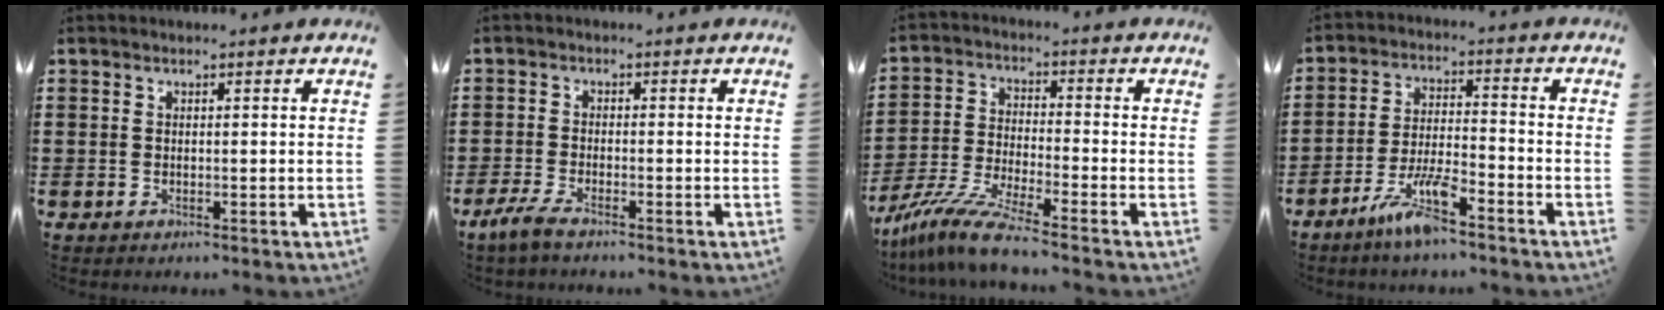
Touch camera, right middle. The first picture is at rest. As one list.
[{"total": 2.9, "force": [-2.2, 0.3, 1.9], "torque": [-0.052, -0.008, -0.047]}, {"total": 8.6, "force": [-7.5, 0.0, 4.2], "torque": [-0.100, -0.008, -0.152]}, {"total": 7.4, "force": [-5.3, 1.3, 5.0], "torque": [-0.112, -0.004, -0.103]}]